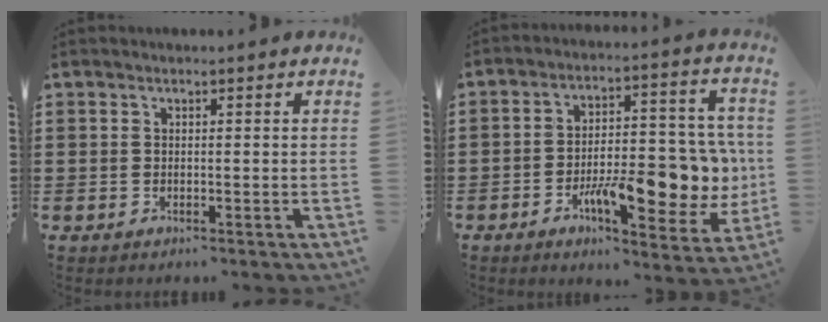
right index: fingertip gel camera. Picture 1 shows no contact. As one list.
[{"total": 13.3, "force": [-3.5, 5.4, 11.6], "torque": [-0.166, -0.006, -0.054]}]